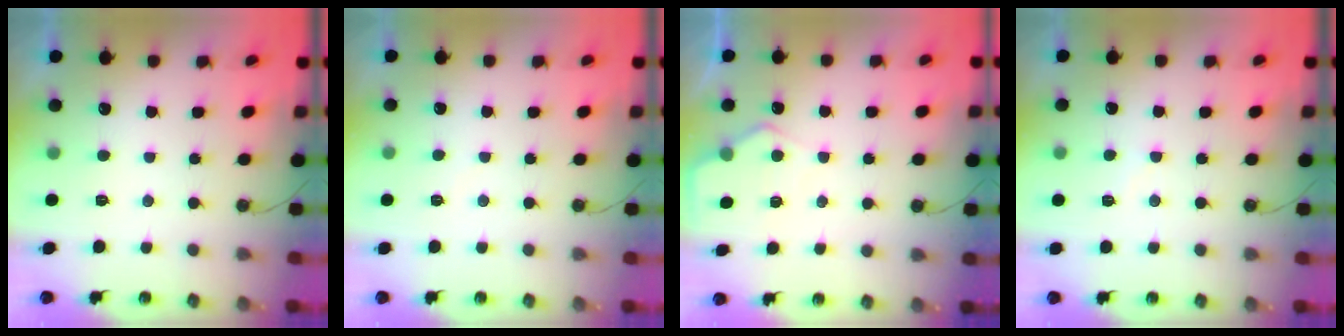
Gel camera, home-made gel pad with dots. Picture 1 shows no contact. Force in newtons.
{"total": 3.3, "press": 3.2, "slide": 0.5}
{"total": 6.8, "press": 6.7, "slide": 0.5}
{"total": 4.5, "press": 4.5, "slide": 0.7}